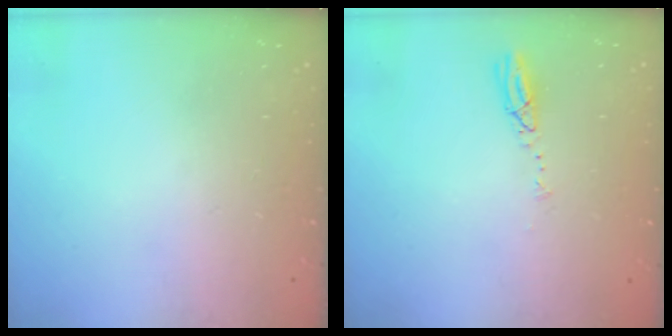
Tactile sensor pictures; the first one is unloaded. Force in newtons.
{"total": 3.6, "press": 3.6, "slide": 0.2}